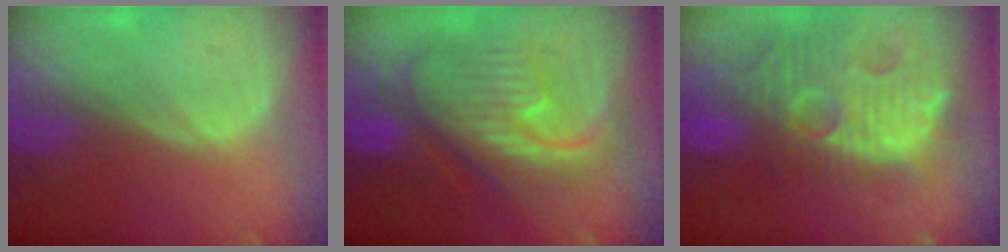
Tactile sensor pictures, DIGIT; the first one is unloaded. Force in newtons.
{"total": 11.1, "press": 11.1, "slide": 1.1}
{"total": 14.0, "press": 12.4, "slide": 6.6}